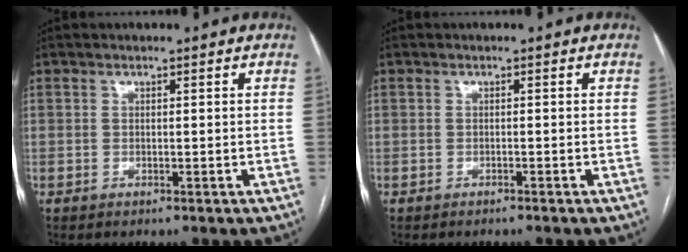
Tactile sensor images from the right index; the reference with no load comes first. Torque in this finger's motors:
{"motor_torque": [-0.05, -0.01, -0.03, 0.00]}